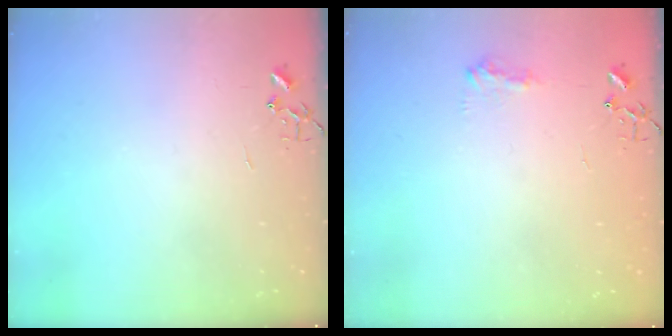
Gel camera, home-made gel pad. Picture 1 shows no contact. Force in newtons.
{"total": 7.9, "press": 7.9, "slide": 0.6}